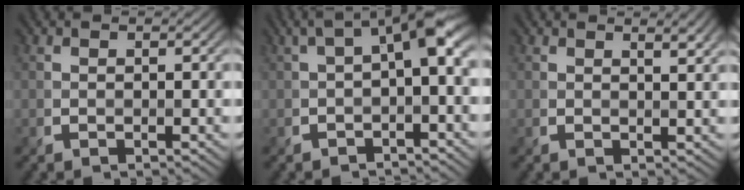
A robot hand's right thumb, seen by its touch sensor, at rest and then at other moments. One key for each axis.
{"total": 6.3, "fx": 0.7, "fy": 2.1, "fz": 5.8, "tx": -0.094, "ty": 0.012, "tz": 0.008}
{"total": 2.3, "fx": 1.5, "fy": 0.5, "fz": 1.6, "tx": -0.025, "ty": -0.003, "tz": 0.024}